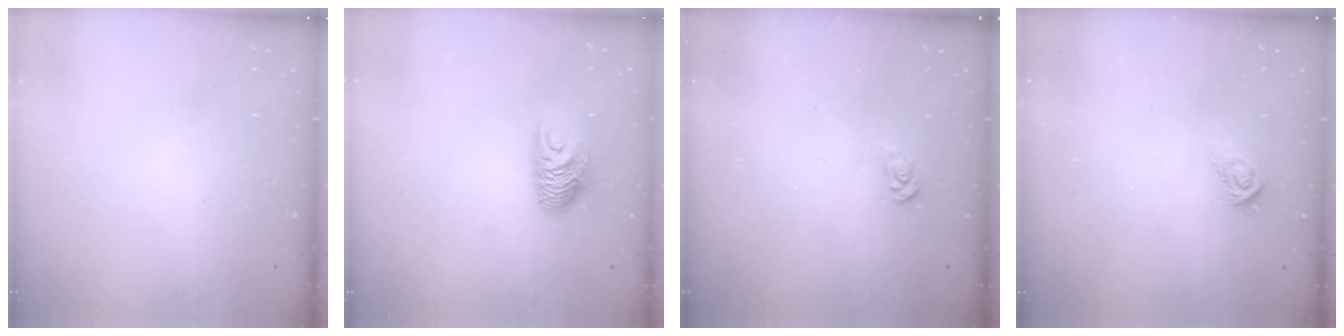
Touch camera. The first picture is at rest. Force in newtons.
{"total": 8.9, "press": 8.9, "slide": 0.3}
{"total": 3.4, "press": 3.4, "slide": 0.3}
{"total": 4.0, "press": 4.0, "slide": 0.3}